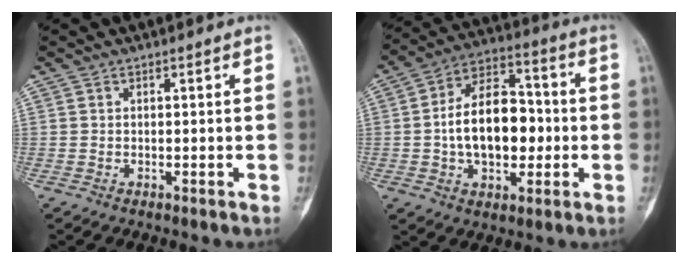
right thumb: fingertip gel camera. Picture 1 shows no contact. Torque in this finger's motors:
{"motor_torque": [1.53, 1.64, 1.14, 0.81, 0.14]}